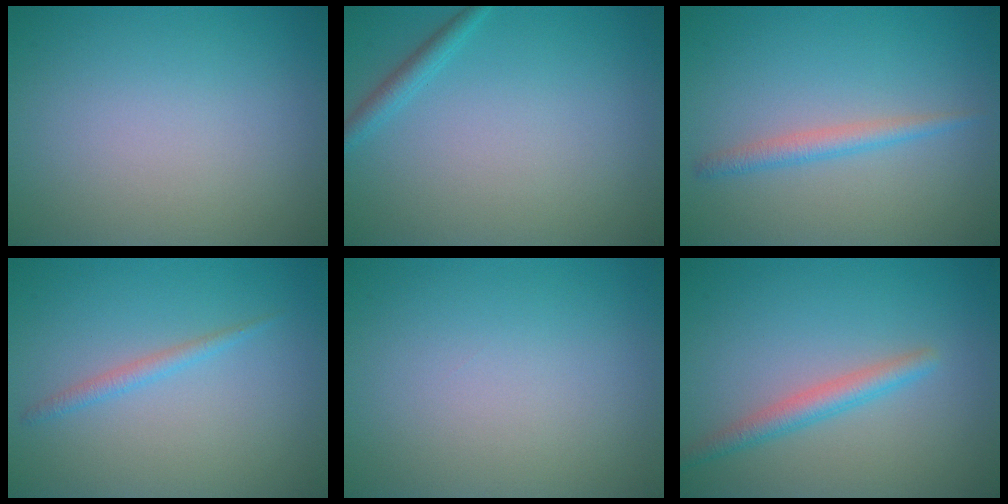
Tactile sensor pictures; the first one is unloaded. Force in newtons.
{"total": 1.4, "press": 1.4, "slide": 0.1}
{"total": 1.8, "press": 1.8, "slide": 0.0}
{"total": 1.2, "press": 1.2, "slide": 0.0}
{"total": 0.0}
{"total": 2.4, "press": 2.4, "slide": 0.1}